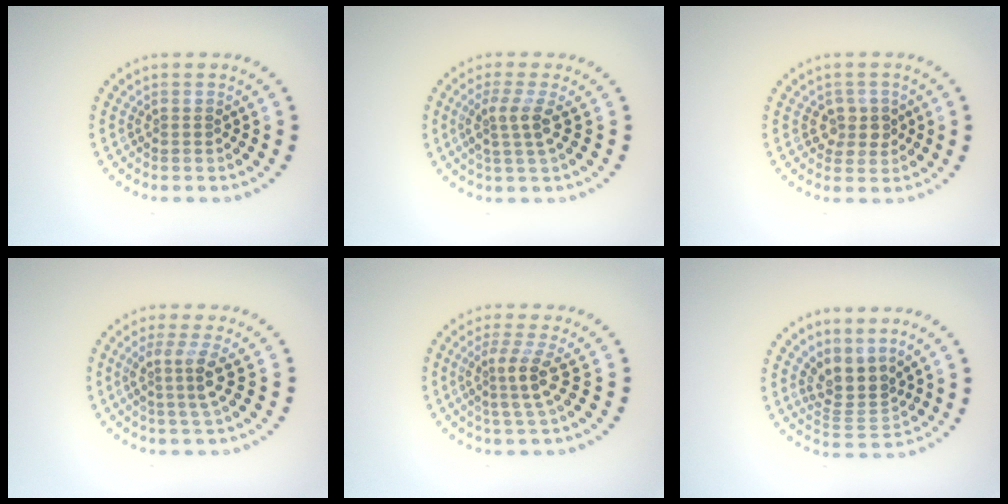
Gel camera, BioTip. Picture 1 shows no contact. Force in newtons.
{"total": 2.7, "press": 1.9, "slide": 1.8}
{"total": 2.4, "press": 2.2, "slide": 0.8}
{"total": 2.9, "press": 2.1, "slide": 2.0}
{"total": 2.9, "press": 2.4, "slide": 1.7}
{"total": 3.5, "press": 2.6, "slide": 2.4}